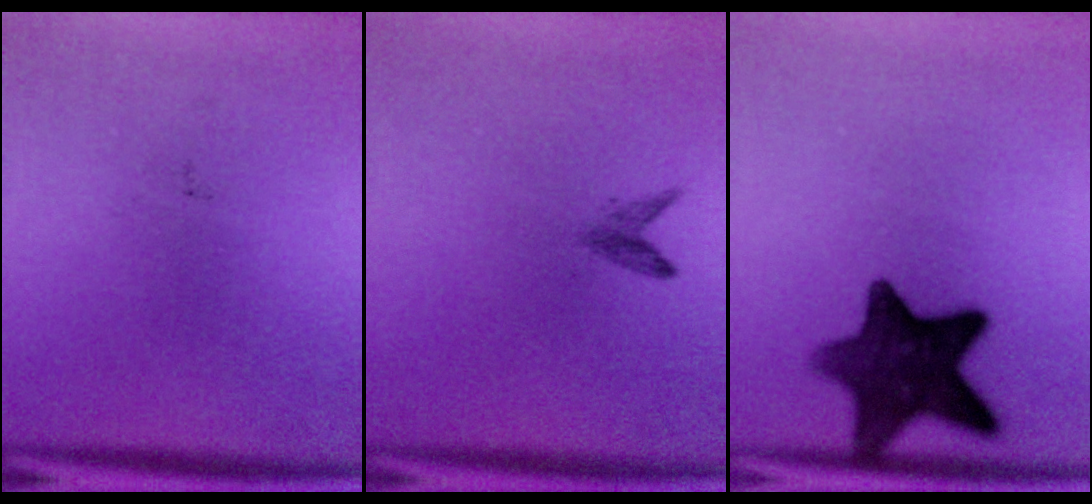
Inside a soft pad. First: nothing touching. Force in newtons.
{"total": 1.3}
{"total": 12.7}